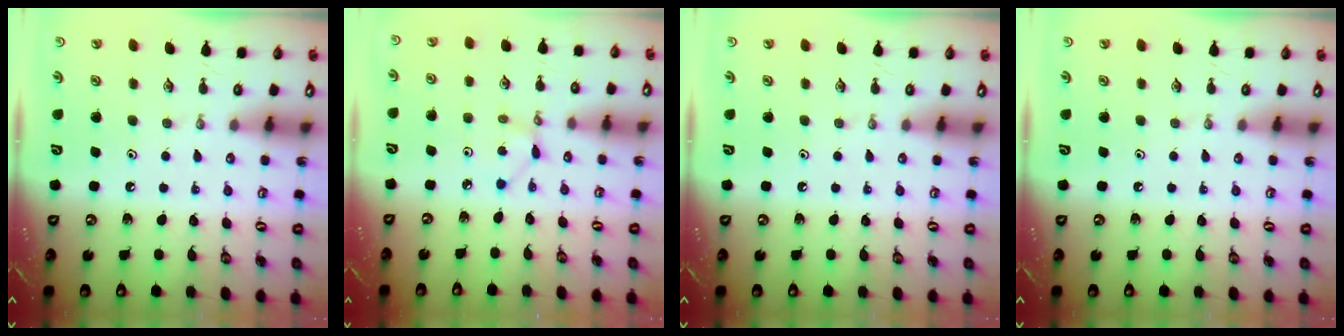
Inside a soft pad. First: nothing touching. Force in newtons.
{"total": 2.2, "press": 2.2, "slide": 0.1}
{"total": 0.0}
{"total": 0.0}